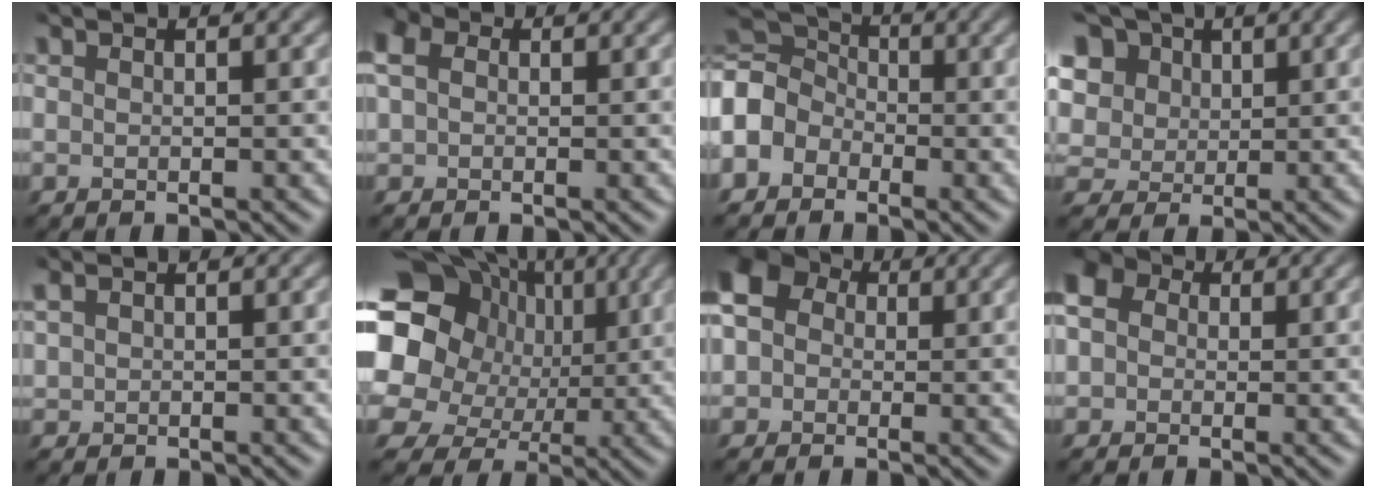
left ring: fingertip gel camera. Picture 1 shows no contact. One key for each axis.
{"total": 3.0, "fx": 0.8, "fy": 2.4, "fz": 1.6, "tx": -0.048, "ty": 0.009, "tz": 0.019}
{"total": 5.2, "fx": -2.2, "fy": 4.3, "fz": 2.0, "tx": -0.063, "ty": 0.013, "tz": -0.057}
{"total": 7.5, "fx": 3.8, "fy": 5.4, "fz": 3.5, "tx": -0.096, "ty": 0.019, "tz": 0.061}
{"total": 0.6, "fx": 0.6, "fy": 0.2, "fz": 0.0, "tx": -0.007, "ty": 0.005, "tz": 0.022}
{"total": 17.2, "fx": 2.5, "fy": 14.7, "fz": 8.6, "tx": -0.197, "ty": 0.019, "tz": 0.037}
{"total": 6.5, "fx": 1.7, "fy": 5.4, "fz": 3.2, "tx": -0.079, "ty": 0.024, "tz": 0.012}
{"total": 4.4, "fx": 1.3, "fy": 3.6, "fz": 2.1, "tx": -0.065, "ty": 0.016, "tz": 0.019}